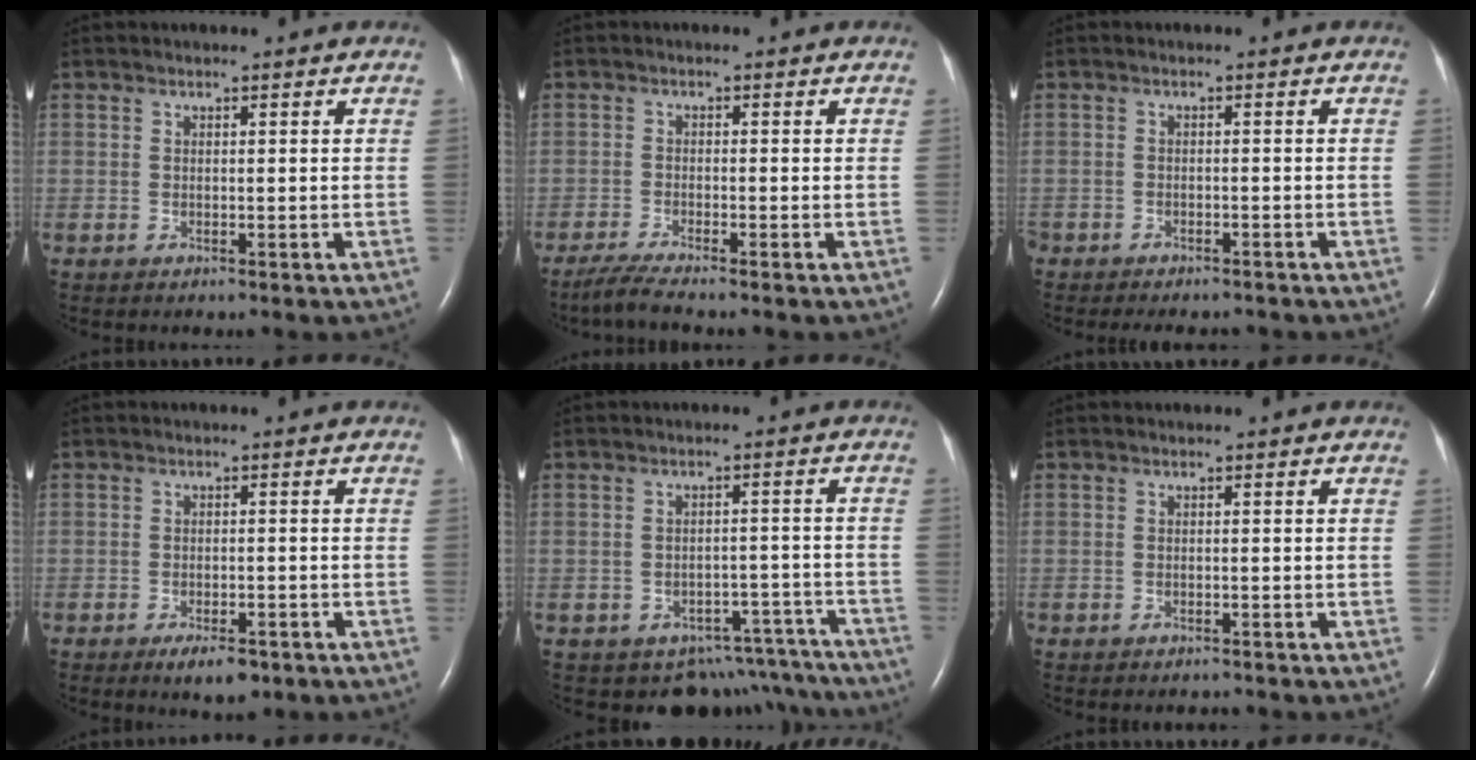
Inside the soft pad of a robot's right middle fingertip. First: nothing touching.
{"total": 3.4, "force": [-2.9, -0.5, 1.8], "torque": [-0.045, -0.012, -0.061]}
{"total": 6.5, "force": [-5.7, 2.3, 2.2], "torque": [-0.026, -0.003, -0.073]}
{"total": 3.8, "force": [-2.5, 1.3, 2.6], "torque": [-0.046, -0.004, -0.034]}
{"total": 11.8, "force": [-10.3, 5.6, 0.8], "torque": [0.005, 0.037, -0.110]}
{"total": 1.1, "force": [-1.0, 0.3, 0.2], "torque": [-0.007, -0.003, -0.015]}